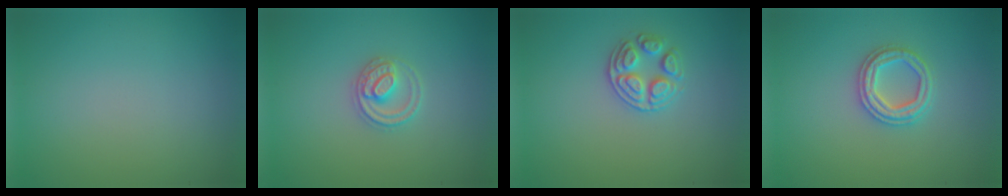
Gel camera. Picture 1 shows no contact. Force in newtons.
{"total": 2.5, "press": 2.4, "slide": 0.3}
{"total": 2.8, "press": 2.7, "slide": 0.7}
{"total": 2.7, "press": 2.6, "slide": 0.7}